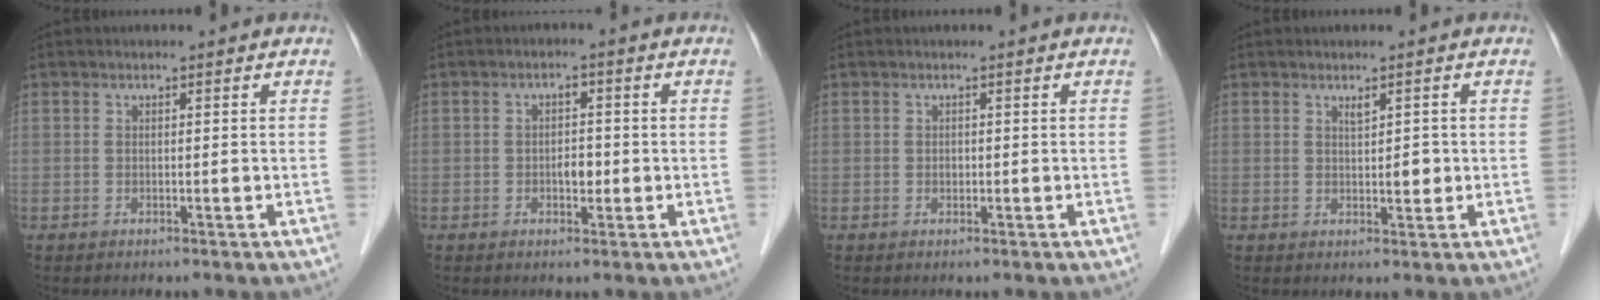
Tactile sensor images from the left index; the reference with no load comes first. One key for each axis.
{"total": 2.7, "fx": -0.6, "fy": 1.6, "fz": 2.1, "tx": -0.029, "ty": 0.005, "tz": -0.007}
{"total": 0.5, "fx": 0.0, "fy": 0.4, "fz": 0.3, "tx": -0.004, "ty": 0.002, "tz": -0.001}
{"total": 2.2, "fx": 0.5, "fy": 0.9, "fz": 1.9, "tx": -0.032, "ty": -0.001, "tz": 0.011}